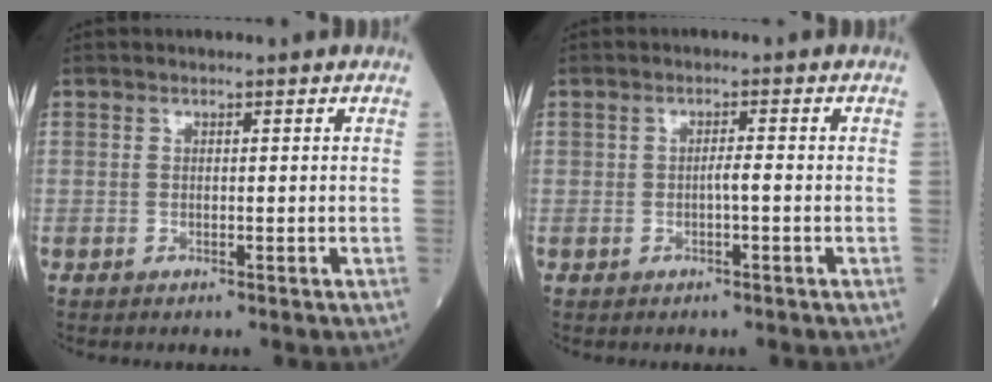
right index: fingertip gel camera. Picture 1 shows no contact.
{"total": 1.2, "force": [-0.4, 0.1, 1.2], "torque": [-0.020, 0.002, -0.006]}